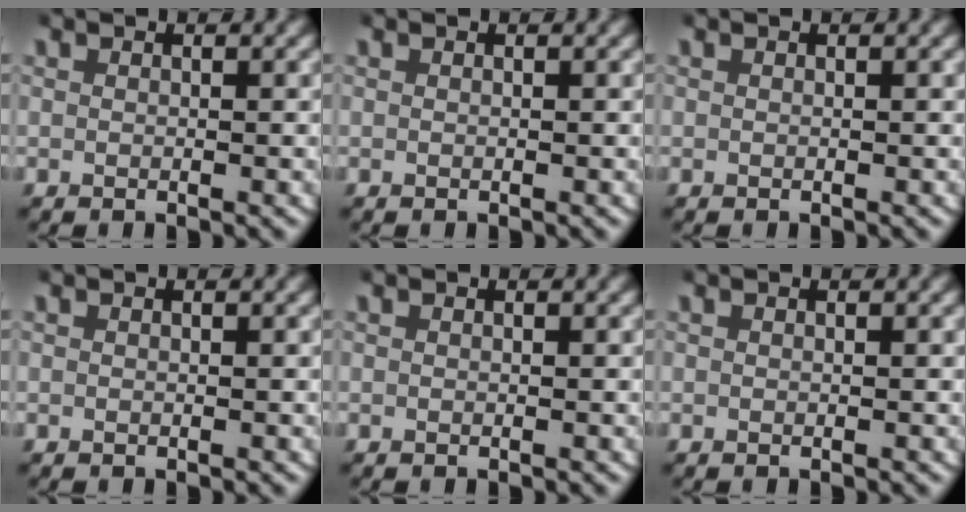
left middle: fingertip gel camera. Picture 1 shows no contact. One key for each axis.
{"total": 0.0}
{"total": 0.0}
{"total": 0.0}
{"total": 0.0}
{"total": 0.0}